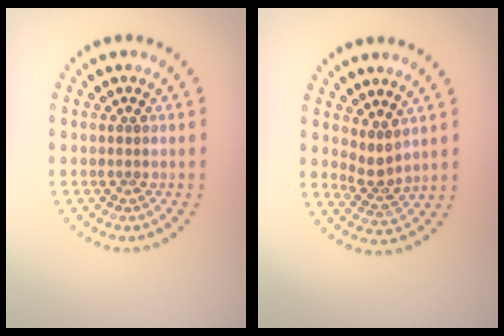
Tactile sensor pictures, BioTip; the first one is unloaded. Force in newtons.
{"total": 2.3, "press": 1.6, "slide": 1.6}